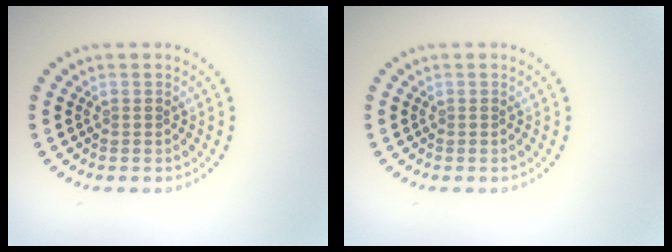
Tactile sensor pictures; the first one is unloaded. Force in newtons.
{"total": 0.0}